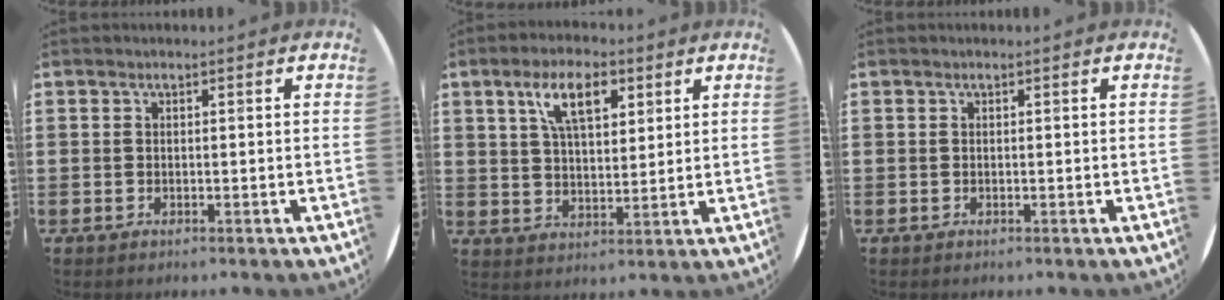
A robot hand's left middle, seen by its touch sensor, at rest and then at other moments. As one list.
[{"total": 8.0, "force": [4.2, 3.6, 5.9], "torque": [-0.113, 0.009, 0.070]}, {"total": 0.0}]